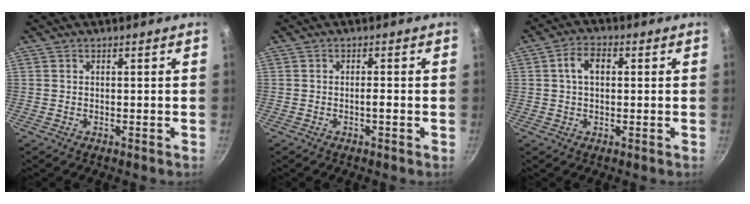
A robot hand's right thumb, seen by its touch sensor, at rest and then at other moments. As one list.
[{"total": 1.3, "force": [-0.5, 0.1, 1.2], "torque": [-0.025, 0.003, -0.011]}, {"total": 5.3, "force": [0.9, 3.4, 3.9], "torque": [-0.059, 0.014, 0.010]}]